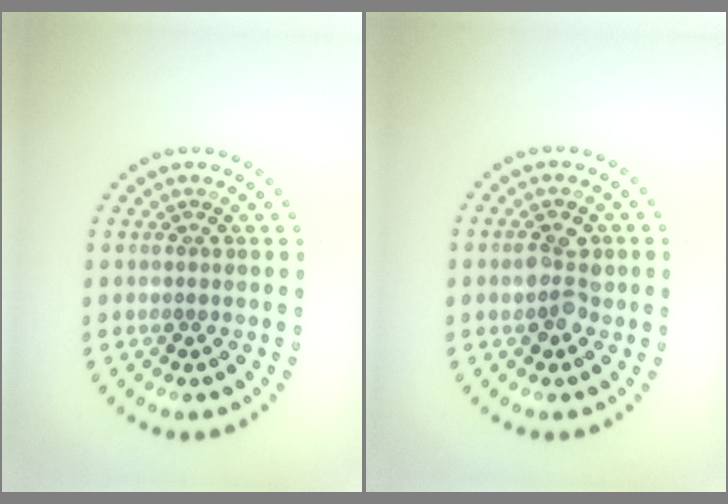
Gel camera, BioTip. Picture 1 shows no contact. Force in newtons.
{"total": 2.3, "press": 2.3, "slide": 0.2}